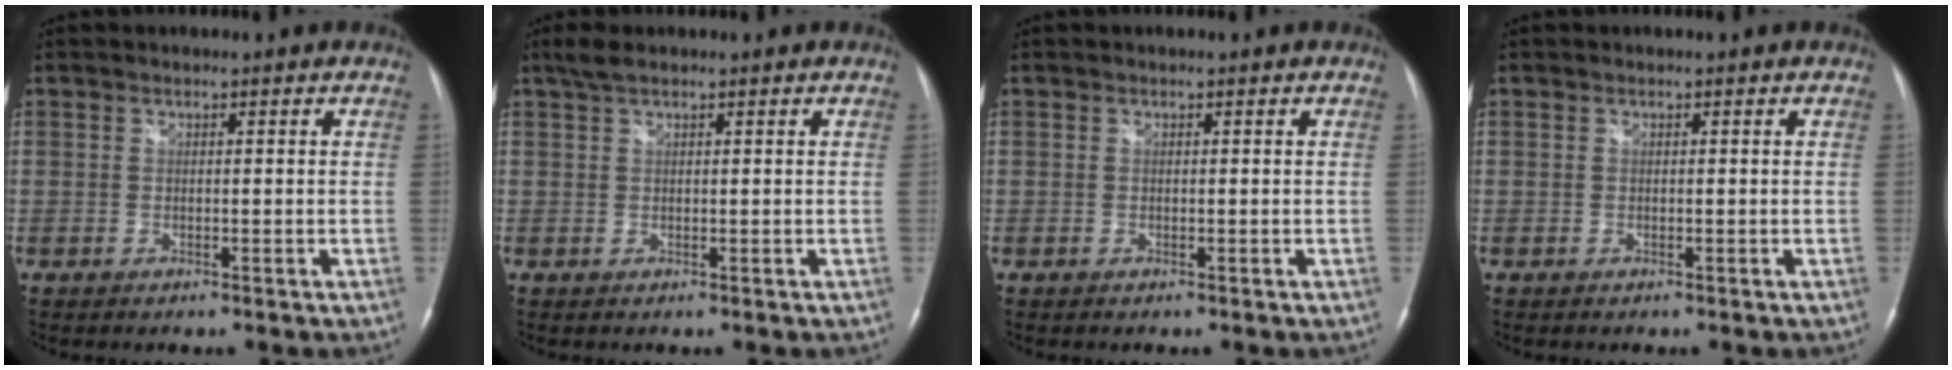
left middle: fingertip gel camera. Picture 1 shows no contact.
{"total": 2.1, "force": [1.6, 0.3, 1.3], "torque": [-0.036, 0.012, 0.035]}
{"total": 0.0}
{"total": 0.0}